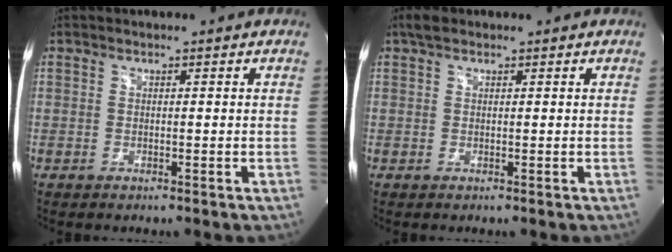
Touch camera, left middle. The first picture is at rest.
{"total": 2.5, "force": [1.9, 1.0, 1.2], "torque": [-0.029, 0.014, 0.036]}